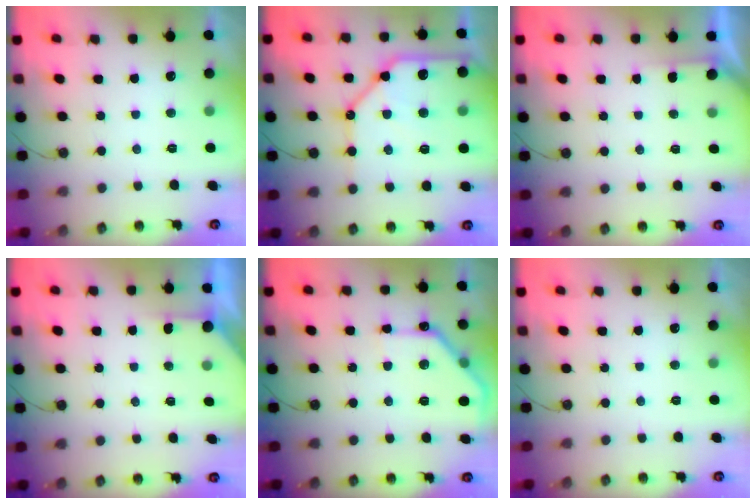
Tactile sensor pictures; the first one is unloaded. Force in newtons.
{"total": 20.4, "press": 20.2, "slide": 2.5}
{"total": 1.5, "press": 1.5, "slide": 0.2}
{"total": 2.7, "press": 2.7, "slide": 0.3}
{"total": 12.5, "press": 12.5, "slide": 0.5}
{"total": 0.0}